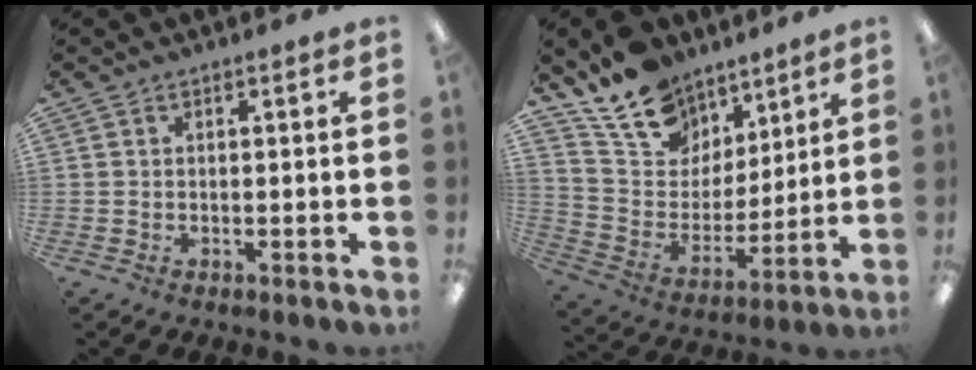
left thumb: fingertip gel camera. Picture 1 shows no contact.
{"total": 16.5, "force": [12.3, 10.0, 4.7], "torque": [-0.097, -0.082, 0.235]}